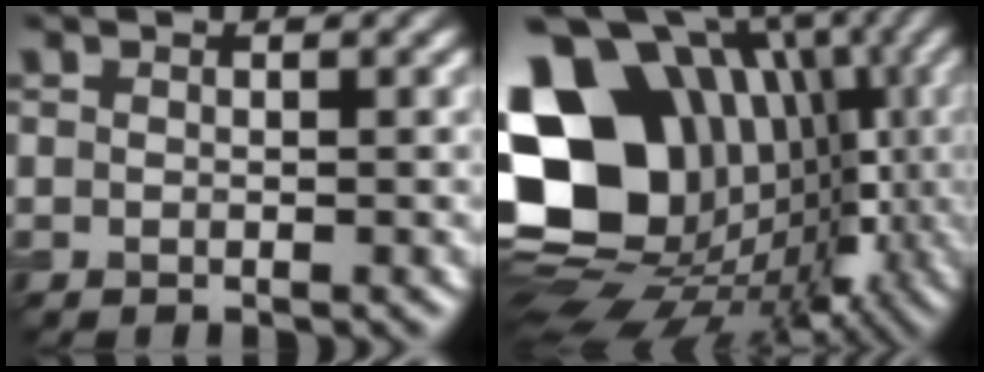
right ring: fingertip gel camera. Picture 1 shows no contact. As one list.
[{"total": 20.7, "force": [1.2, 16.9, 11.9], "torque": [-0.229, -0.008, 0.044]}]